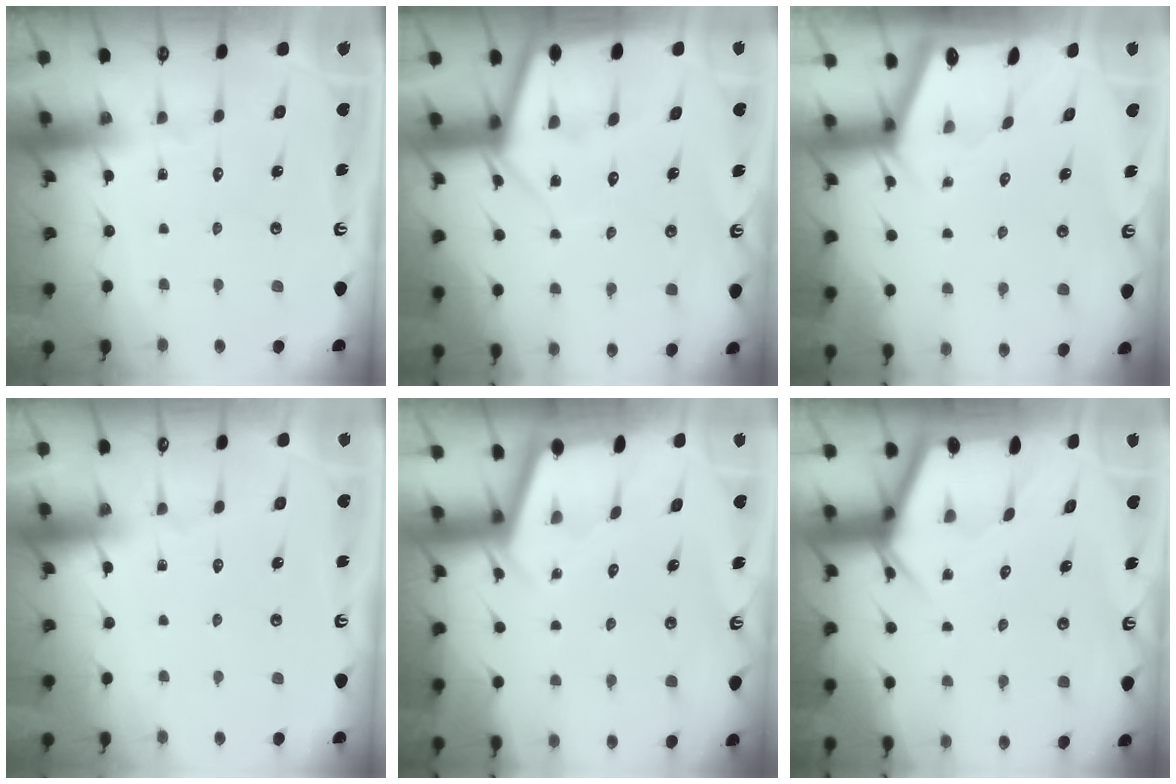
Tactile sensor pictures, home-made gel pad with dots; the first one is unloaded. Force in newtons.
{"total": 6.6, "press": 6.6, "slide": 0.5}
{"total": 2.0, "press": 2.0, "slide": 0.3}
{"total": 1.7, "press": 1.7, "slide": 0.4}
{"total": 2.3, "press": 2.3, "slide": 0.1}
{"total": 6.0, "press": 6.0, "slide": 0.5}